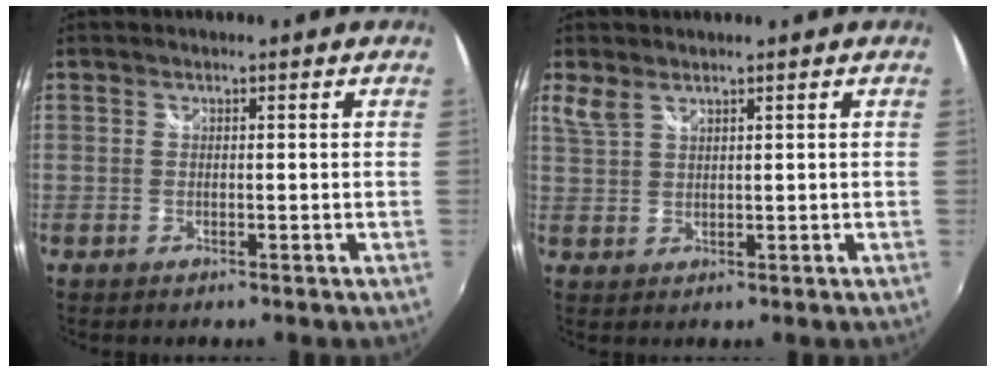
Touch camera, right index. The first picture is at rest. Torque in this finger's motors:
{"motor_torque": [0.04, 0.05, 0.12, 0.02]}